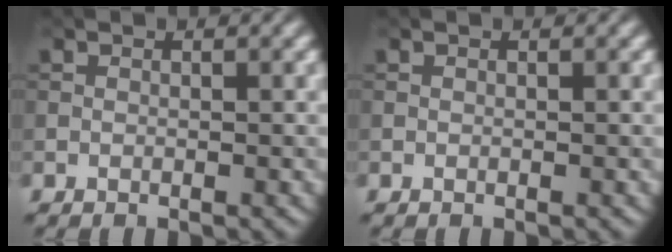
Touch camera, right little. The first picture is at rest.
{"total": 0.0}